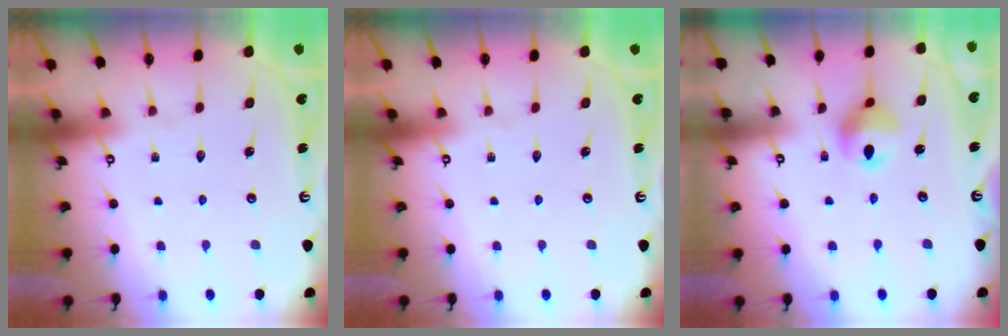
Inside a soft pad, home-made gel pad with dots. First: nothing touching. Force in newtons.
{"total": 0.0}
{"total": 10.5, "press": 9.8, "slide": 3.5}